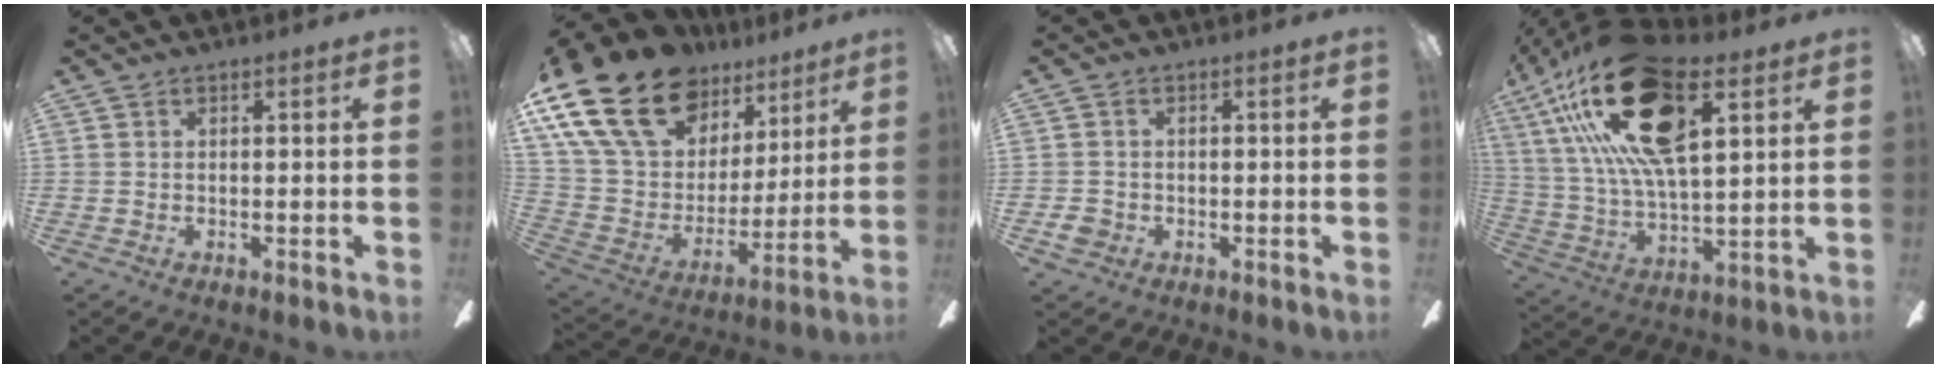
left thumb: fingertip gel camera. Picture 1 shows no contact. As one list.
[{"total": 24.3, "force": [15.3, 14.4, 12.2], "torque": [-0.254, -0.088, 0.296]}, {"total": 3.0, "force": [-1.1, 2.5, 1.2], "torque": [-0.024, 0.006, -0.023]}, {"total": 26.5, "force": [12.8, 11.0, 20.4], "torque": [-0.409, -0.038, 0.217]}]